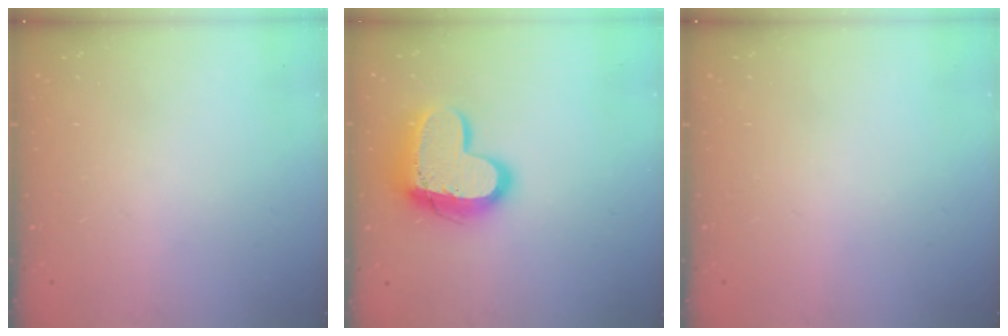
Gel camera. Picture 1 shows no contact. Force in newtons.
{"total": 16.3, "press": 16.3, "slide": 1.3}
{"total": 0.0}